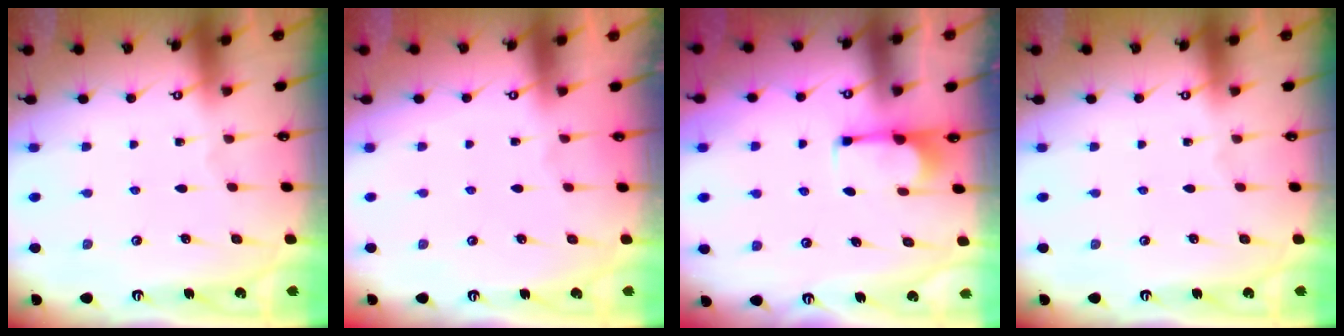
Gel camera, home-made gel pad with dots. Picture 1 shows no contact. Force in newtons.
{"total": 1.3, "press": 1.1, "slide": 0.8}
{"total": 0.0}
{"total": 0.0}